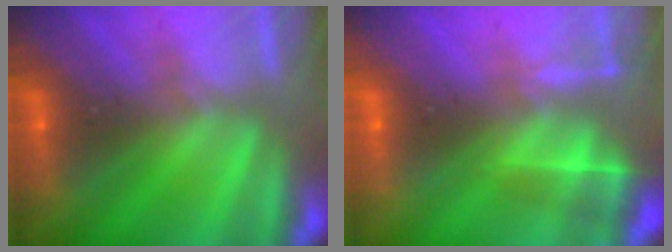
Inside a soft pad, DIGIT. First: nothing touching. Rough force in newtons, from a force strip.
{"total": 4.8}